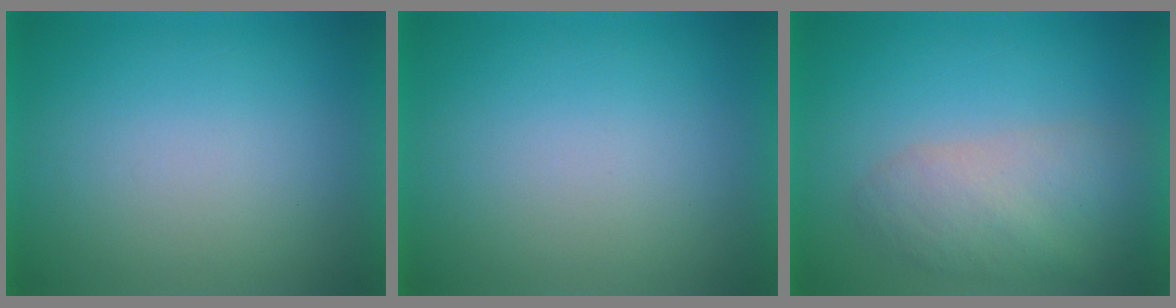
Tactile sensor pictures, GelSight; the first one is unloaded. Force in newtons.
{"total": 0.0}
{"total": 5.7}